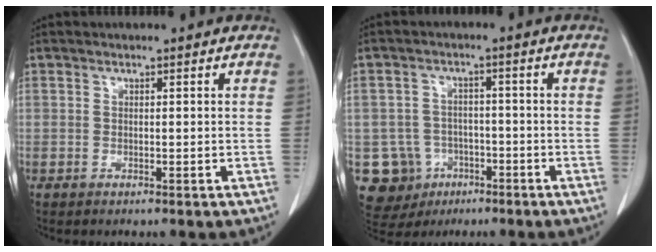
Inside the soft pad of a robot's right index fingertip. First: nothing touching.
{"total": 9.3, "force": [-3.4, 8.5, 1.2], "torque": [-0.040, 0.015, -0.041]}